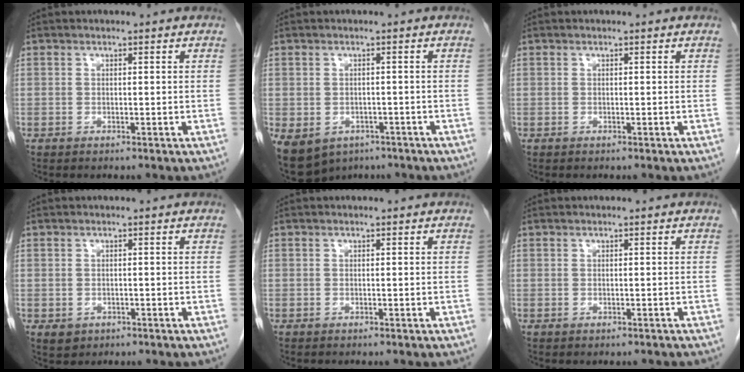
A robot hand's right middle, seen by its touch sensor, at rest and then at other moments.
{"total": 15.4, "force": [-7.7, 11.8, 6.3], "torque": [-0.183, -0.009, -0.090]}
{"total": 0.0}
{"total": 1.9, "force": [-0.7, 1.6, 0.6], "torque": [-0.010, 0.002, -0.001]}
{"total": 0.0}
{"total": 0.0}